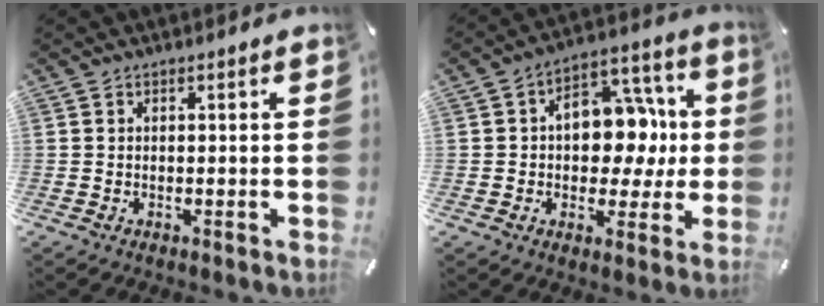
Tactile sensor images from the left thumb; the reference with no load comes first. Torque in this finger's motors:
{"motor_torque": [1.44, 2.76, 0.90, -0.55, 0.06]}